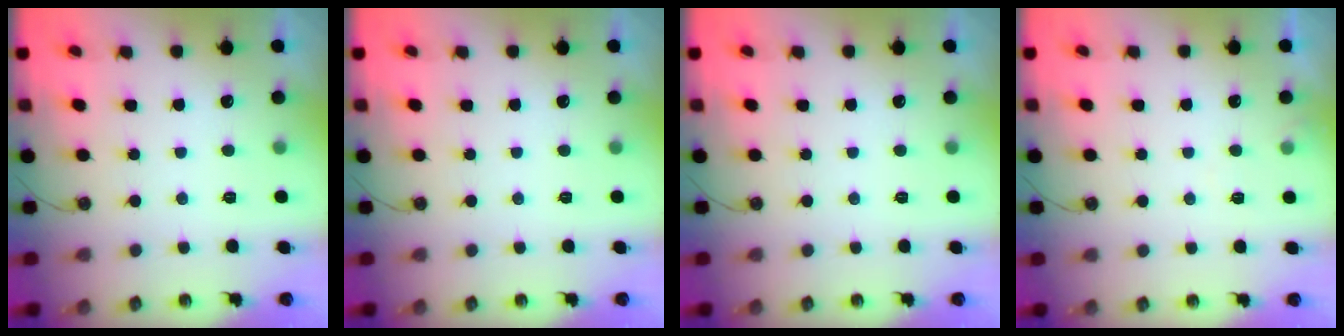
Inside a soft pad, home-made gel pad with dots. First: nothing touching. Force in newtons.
{"total": 0.0}
{"total": 0.0}
{"total": 3.7, "press": 3.7, "slide": 0.6}